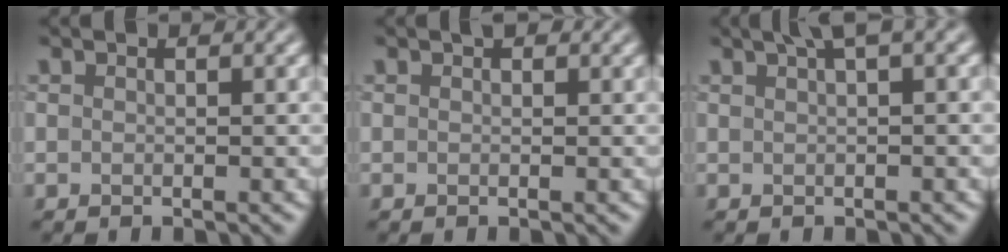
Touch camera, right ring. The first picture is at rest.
{"total": 0.8, "force": [0.5, 0.4, 0.4], "torque": [-0.004, 0.001, 0.008]}
{"total": 2.9, "force": [1.8, 0.5, 2.2], "torque": [-0.024, 0.015, 0.031]}